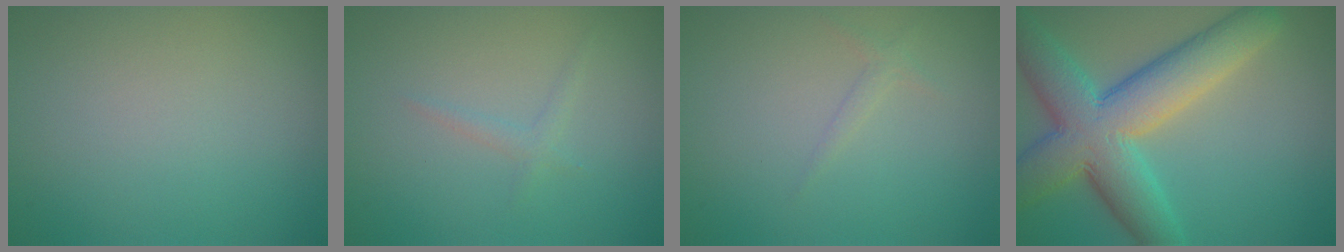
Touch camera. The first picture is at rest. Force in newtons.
{"total": 0.9, "press": 0.9, "slide": 0.1}
{"total": 0.8, "press": 0.8, "slide": 0.1}
{"total": 9.7, "press": 9.7, "slide": 0.4}